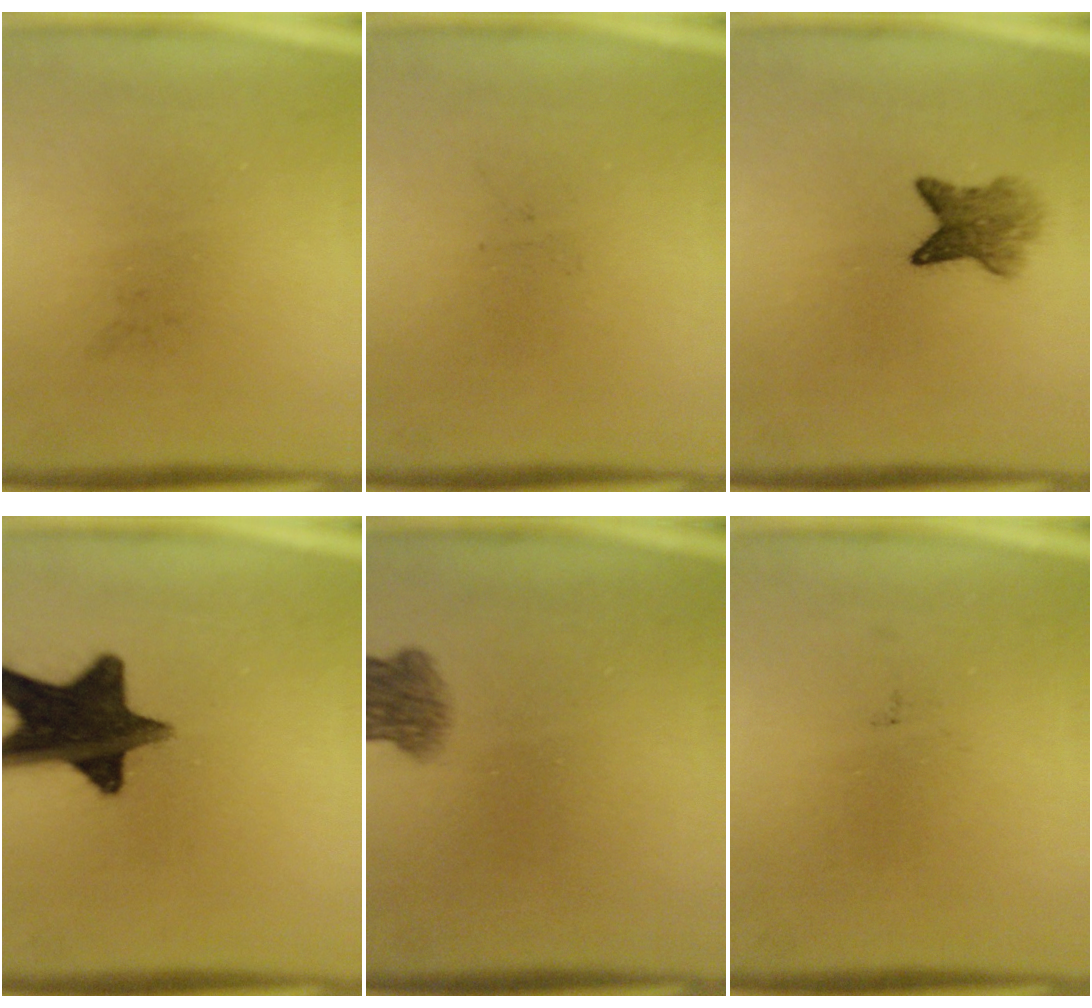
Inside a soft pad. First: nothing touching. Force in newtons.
{"total": 0.0}
{"total": 4.3}
{"total": 15.7}
{"total": 4.8}
{"total": 0.0}